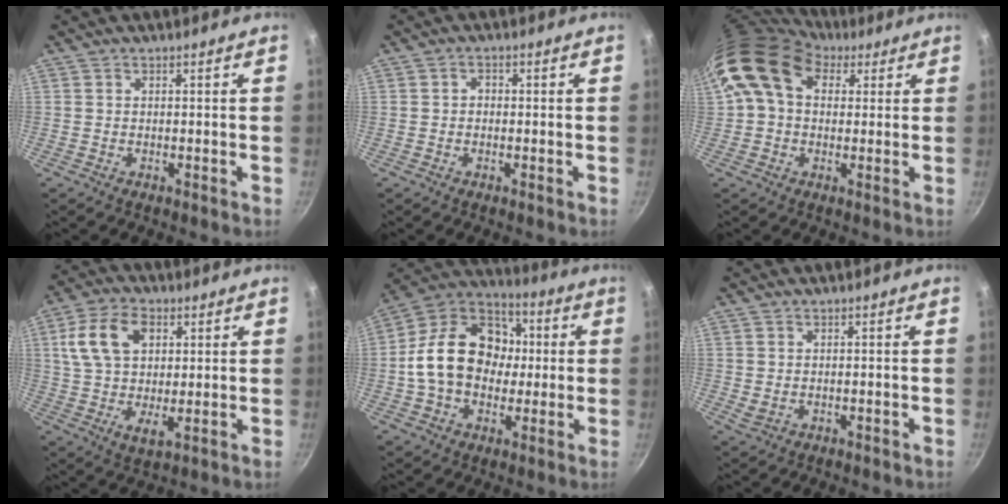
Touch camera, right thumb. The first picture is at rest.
{"total": 1.5, "force": [-0.1, 1.2, 0.8], "torque": [-0.010, 0.005, -0.004]}
{"total": 13.7, "force": [5.1, 9.7, 8.2], "torque": [-0.126, 0.011, 0.074]}
{"total": 13.2, "force": [4.2, 8.1, 9.5], "torque": [-0.162, -0.007, 0.070]}
{"total": 19.9, "force": [0.1, 15.2, 12.8], "torque": [-0.187, 0.039, -0.011]}
{"total": 1.6, "force": [-0.1, 1.0, 1.2], "torque": [-0.019, -0.001, 0.005]}